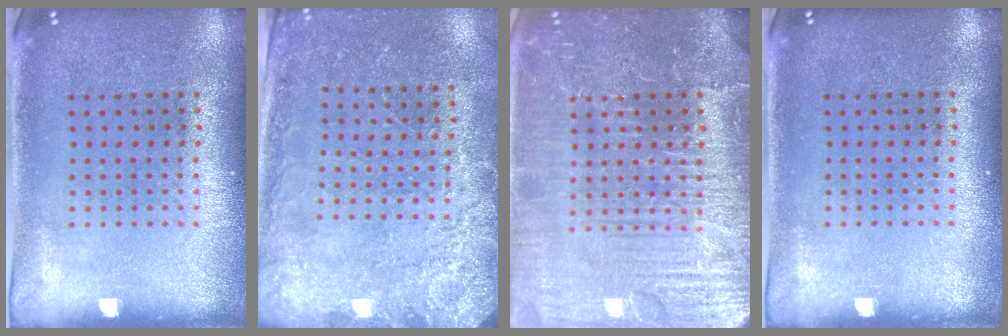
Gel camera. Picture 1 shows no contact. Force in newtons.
{"total": 2.4, "press": 2.4, "slide": 0.6}
{"total": 7.5, "press": 7.4, "slide": 1.0}
{"total": 0.0}